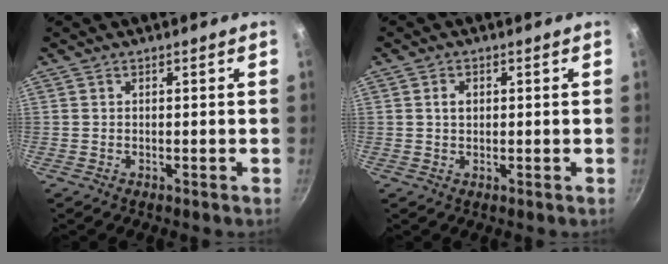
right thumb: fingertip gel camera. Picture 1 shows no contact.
{"total": 2.0, "force": [0.4, 1.5, 1.3], "torque": [-0.016, 0.003, 0.007]}